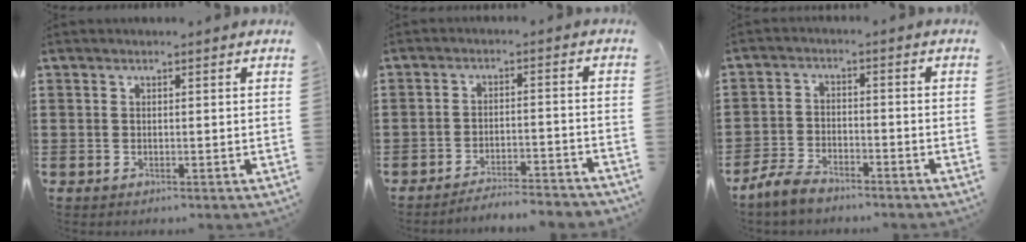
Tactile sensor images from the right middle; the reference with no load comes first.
{"total": 4.0, "force": [-4.0, -0.1, 0.7], "torque": [-0.014, 0.001, -0.082]}
{"total": 4.6, "force": [-4.2, 1.4, 1.5], "torque": [-0.046, 0.001, -0.089]}